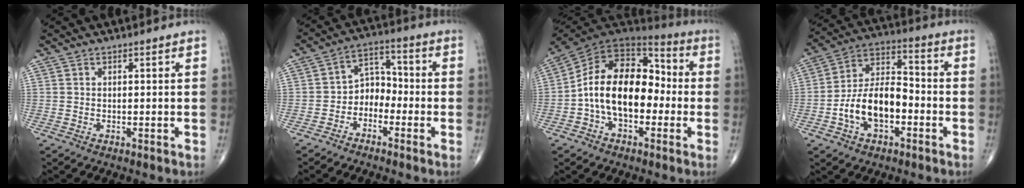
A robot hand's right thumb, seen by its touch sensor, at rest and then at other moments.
{"total": 6.3, "force": [-2.8, 4.6, 3.2], "torque": [-0.025, 0.043, -0.062]}
{"total": 17.9, "force": [-2.2, 11.1, 13.9], "torque": [-0.211, 0.048, -0.048]}
{"total": 13.5, "force": [-4.0, 7.9, 10.3], "torque": [-0.170, 0.044, -0.076]}